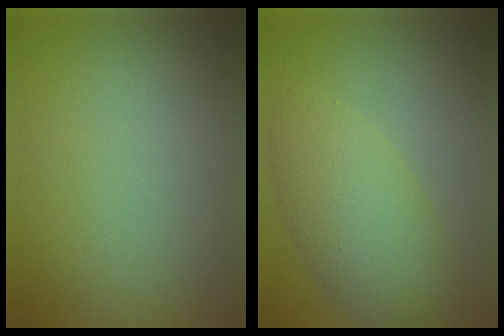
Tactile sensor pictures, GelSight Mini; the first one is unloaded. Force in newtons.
{"total": 5.2, "press": 5.2, "slide": 0.1}